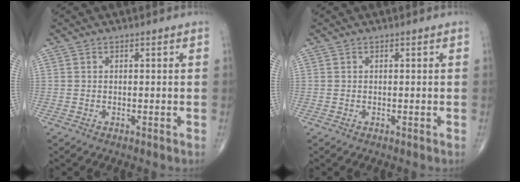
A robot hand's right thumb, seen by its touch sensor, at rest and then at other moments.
{"total": 0.0}